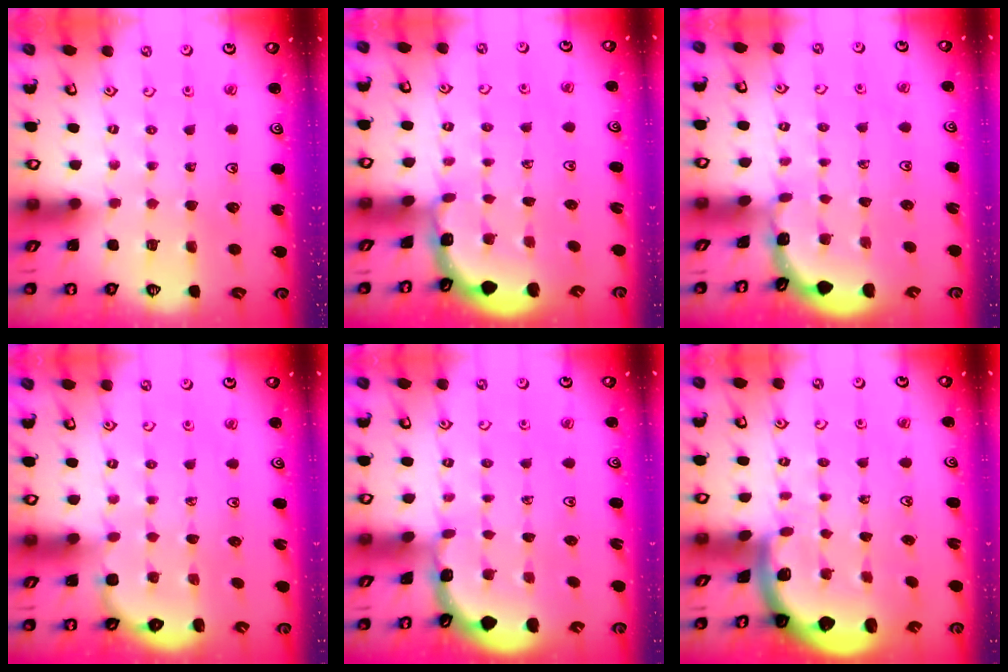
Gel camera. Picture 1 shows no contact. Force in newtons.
{"total": 2.0, "press": 2.0, "slide": 0.3}
{"total": 1.3, "press": 1.3, "slide": 0.1}
{"total": 2.6, "press": 2.5, "slide": 0.5}
{"total": 1.6, "press": 1.6, "slide": 0.2}
{"total": 1.9, "press": 1.9, "slide": 0.3}